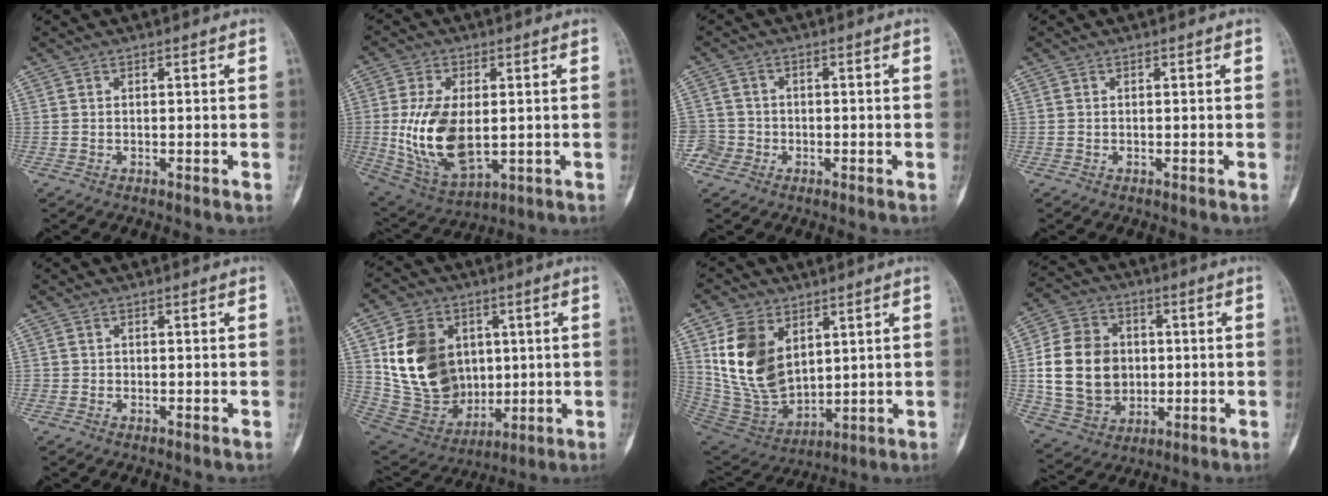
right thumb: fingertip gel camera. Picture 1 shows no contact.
{"total": 14.9, "force": [-0.1, 8.4, 12.3], "torque": [-0.235, -0.011, 0.018]}
{"total": 3.9, "force": [-1.3, 3.7, 0.0], "torque": [0.018, 0.015, -0.030]}
{"total": 0.0}
{"total": 0.7, "force": [-0.2, 0.7, 0.0], "torque": [0.004, 0.005, -0.004]}
{"total": 19.4, "force": [3.4, 15.3, 11.5], "torque": [-0.177, -0.009, 0.086]}
{"total": 16.5, "force": [5.4, 10.9, 11.2], "torque": [-0.191, -0.029, 0.127]}
{"total": 17.2, "force": [0.3, 13.9, 10.1], "torque": [-0.161, 0.013, 0.016]}